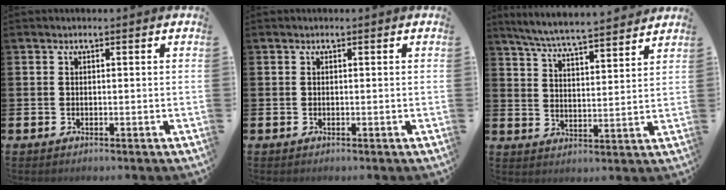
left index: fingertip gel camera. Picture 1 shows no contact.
{"total": 0.0}
{"total": 6.4, "force": [6.2, -0.1, 1.6], "torque": [-0.057, -0.043, 0.109]}